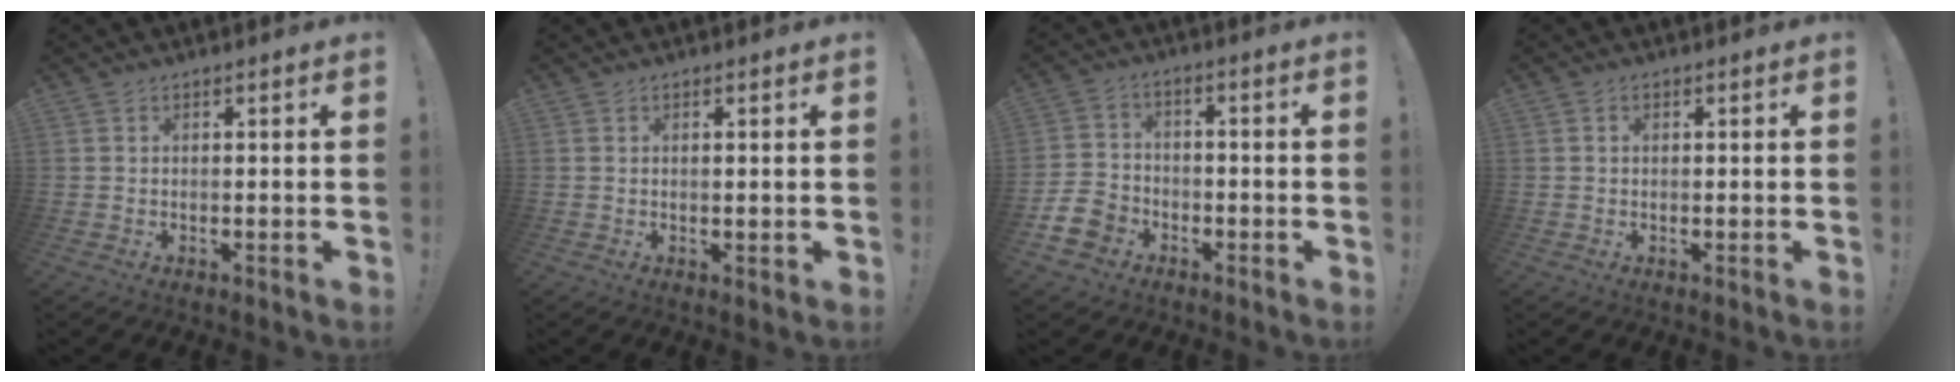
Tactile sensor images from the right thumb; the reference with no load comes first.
{"total": 1.0, "force": [0.6, 0.3, 0.7], "torque": [0.000, -0.004, 0.009]}
{"total": 9.6, "force": [-5.1, 7.2, 3.8], "torque": [-0.081, 0.034, -0.093]}
{"total": 1.0, "force": [0.3, 0.7, 0.7], "torque": [-0.010, 0.002, 0.004]}